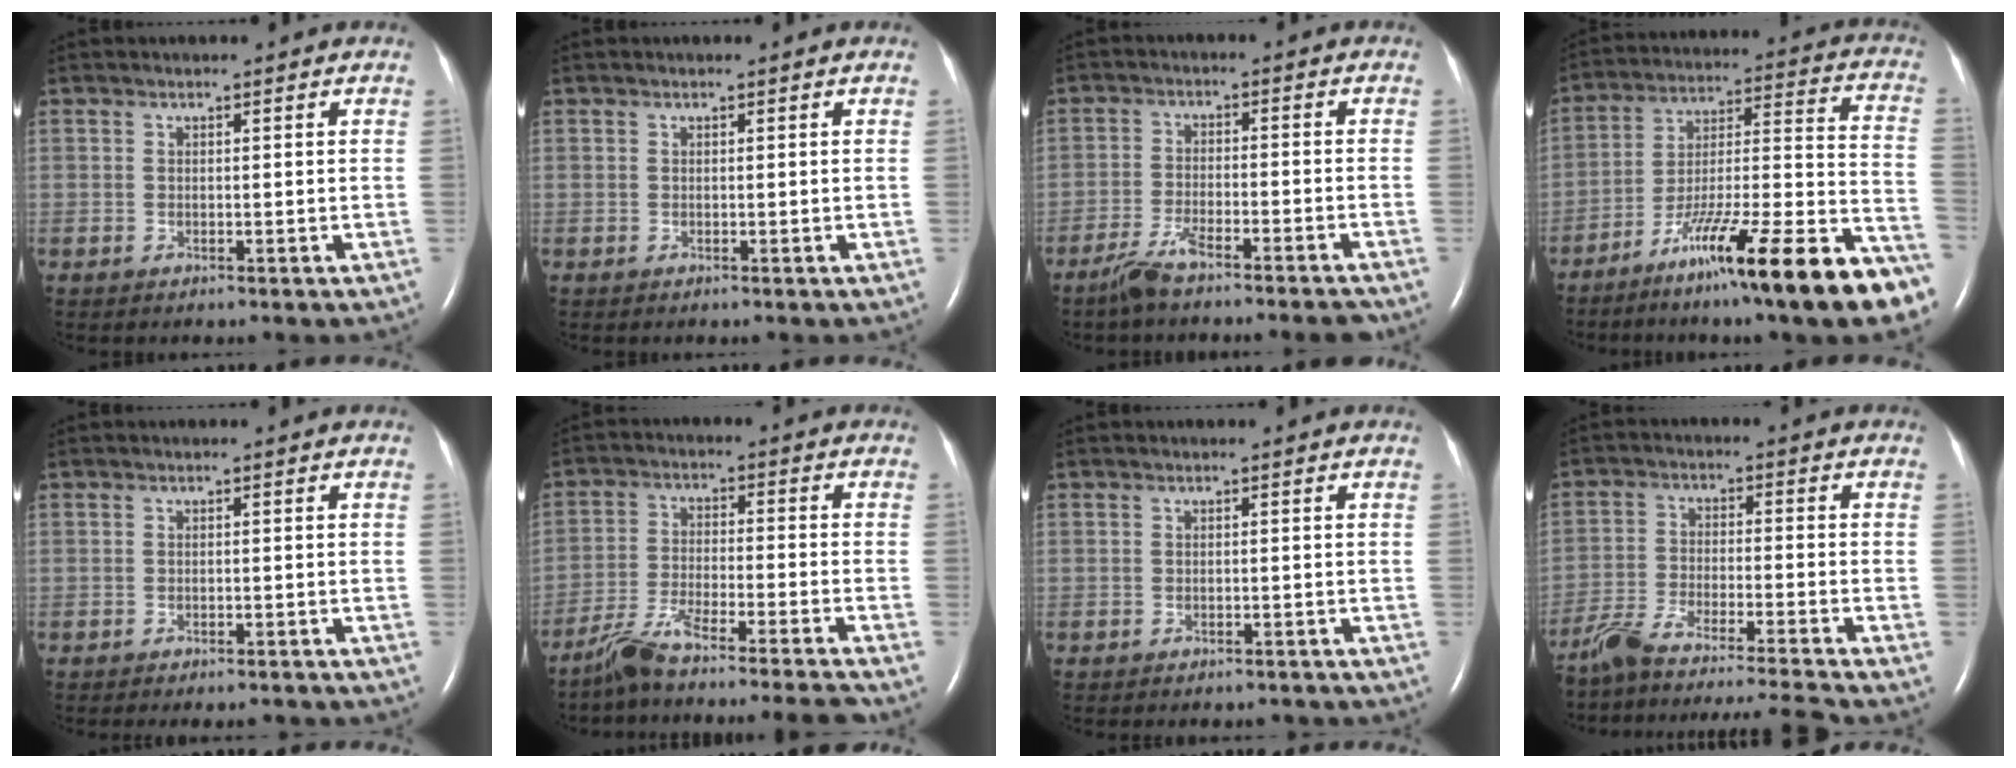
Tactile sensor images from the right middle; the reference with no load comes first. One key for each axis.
{"total": 0.0}
{"total": 7.2, "fx": -6.2, "fy": 0.0, "fz": 3.7, "tx": -0.065, "ty": -0.015, "tz": -0.108}
{"total": 24.4, "fx": -16.6, "fy": 1.3, "fz": 17.8, "tx": -0.198, "ty": 0.000, "tz": -0.271}
{"total": 5.7, "fx": -5.3, "fy": 1.1, "fz": 1.8, "tx": -0.016, "ty": -0.009, "tz": -0.061}
{"total": 14.6, "fx": -13.1, "fy": -1.6, "fz": 6.2, "tx": -0.103, "ty": -0.012, "tz": -0.217}
{"total": 4.5, "fx": -4.2, "fy": 1.2, "fz": 1.1, "tx": -0.010, "ty": -0.005, "tz": -0.047}
{"total": 17.5, "fx": -16.1, "fy": -2.0, "fz": 6.6, "tx": -0.123, "ty": -0.026, "tz": -0.261}